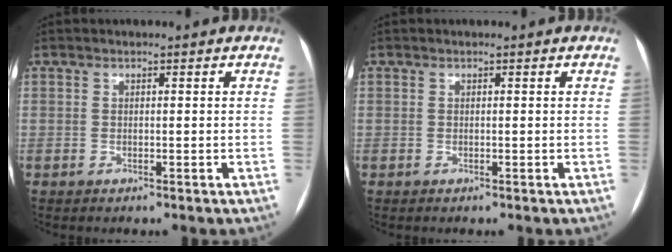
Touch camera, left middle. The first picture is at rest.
{"total": 0.0}